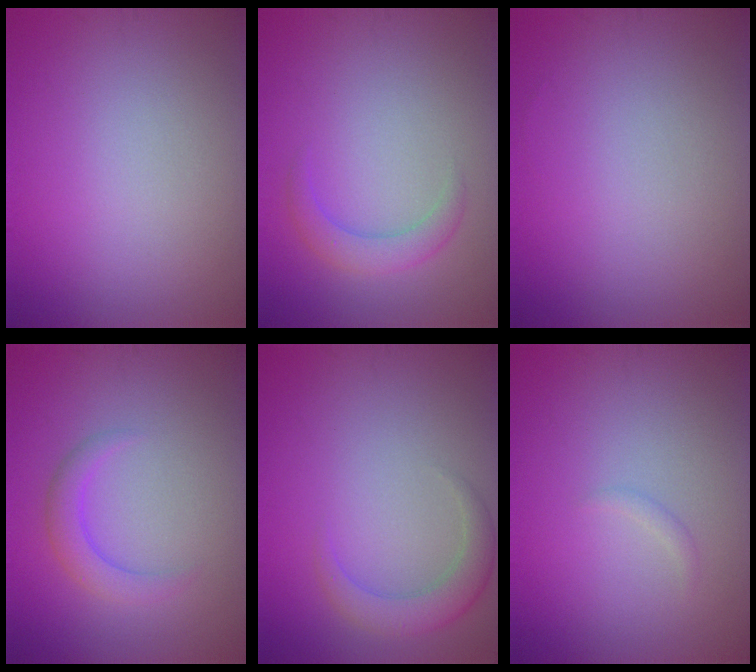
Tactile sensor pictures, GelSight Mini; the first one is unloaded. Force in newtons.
{"total": 2.4, "press": 2.4, "slide": 0.0}
{"total": 0.0}
{"total": 2.4, "press": 2.4, "slide": 0.1}
{"total": 3.0, "press": 3.0, "slide": 0.3}
{"total": 0.6, "press": 0.6, "slide": 0.0}